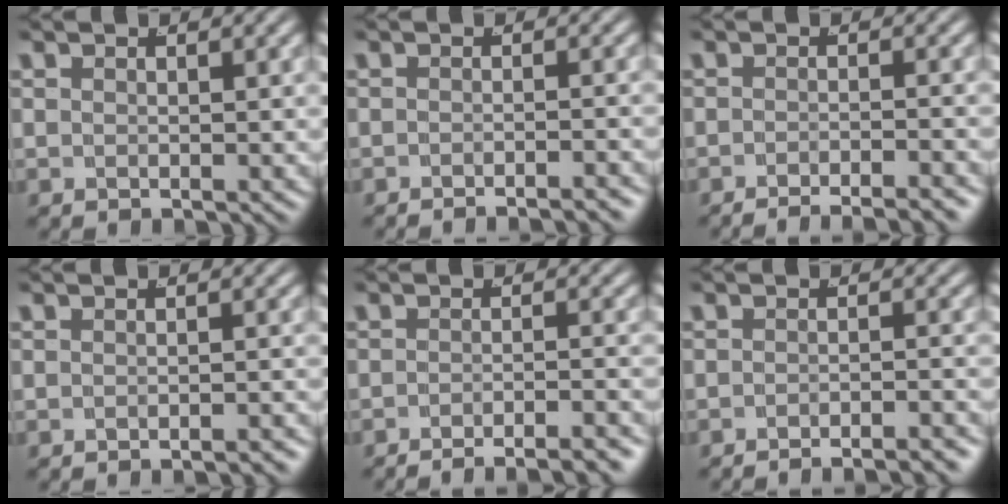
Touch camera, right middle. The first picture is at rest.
{"total": 2.6, "force": [-2.5, -0.2, 0.6], "torque": [-0.001, 0.000, -0.042]}
{"total": 5.3, "force": [-5.0, 0.7, 1.5], "torque": [-0.007, -0.005, -0.080]}
{"total": 1.7, "force": [-1.6, -0.2, 0.3], "torque": [-0.002, 0.002, -0.026]}
{"total": 6.6, "force": [-6.3, 0.9, 1.9], "torque": [-0.010, -0.006, -0.099]}
{"total": 4.7, "force": [-4.6, 0.3, 1.1], "torque": [0.000, -0.002, -0.075]}